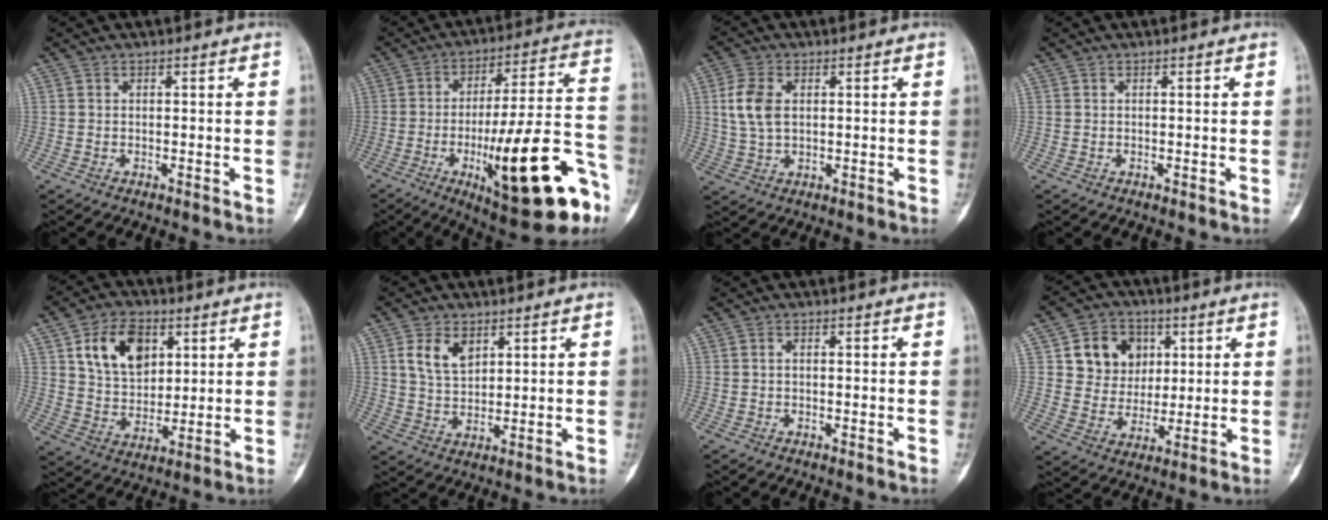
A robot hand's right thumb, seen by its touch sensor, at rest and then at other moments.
{"total": 26.3, "force": [-9.9, 6.7, 23.4], "torque": [-0.310, 0.036, -0.138]}
{"total": 7.0, "force": [1.4, 4.2, 5.4], "torque": [-0.119, 0.003, 0.030]}
{"total": 0.0}
{"total": 12.7, "force": [4.9, 8.6, 7.9], "torque": [-0.103, -0.016, 0.093]}
{"total": 6.6, "force": [2.9, 4.1, 4.2], "torque": [-0.066, -0.014, 0.060]}
{"total": 0.5, "force": [-0.1, 0.3, 0.5], "torque": [-0.007, 0.001, -0.004]}
{"total": 11.4, "force": [3.7, 9.7, 4.5], "torque": [-0.027, -0.009, 0.066]}